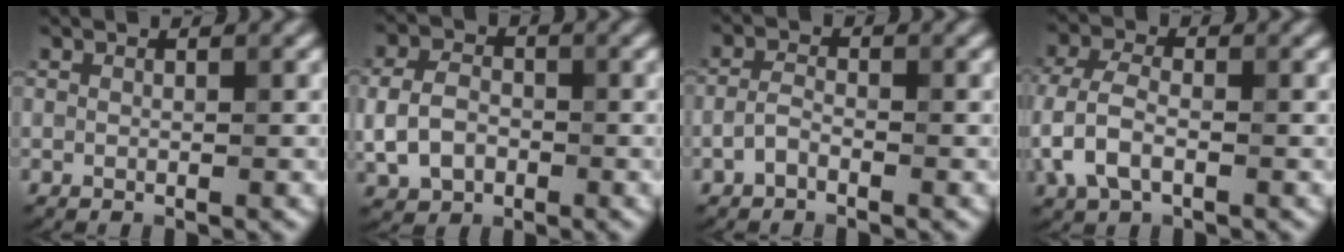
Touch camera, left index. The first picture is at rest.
{"total": 3.7, "force": [-0.8, 2.7, 2.4], "torque": [-0.054, 0.004, -0.017]}
{"total": 1.3, "force": [-0.9, 0.4, 0.9], "torque": [-0.021, 0.011, -0.021]}
{"total": 4.0, "force": [-1.2, 2.2, 3.1], "torque": [-0.081, 0.006, -0.031]}